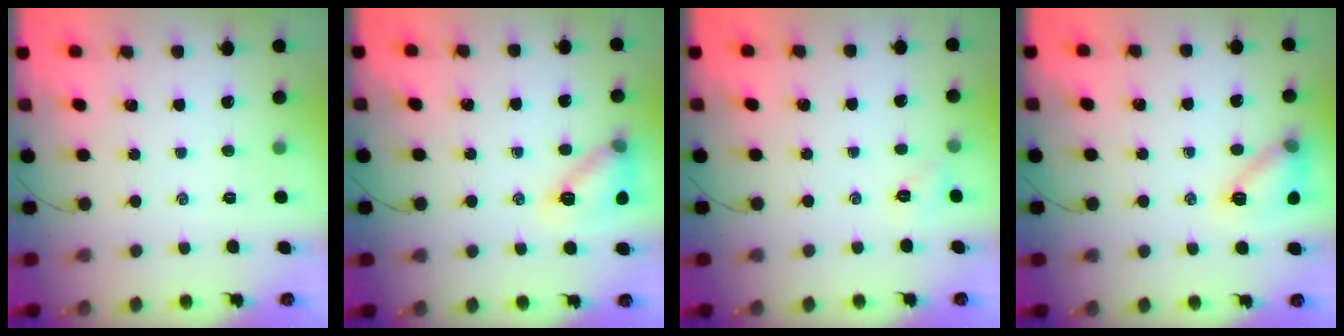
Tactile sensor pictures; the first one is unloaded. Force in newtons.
{"total": 13.1, "press": 13.1, "slide": 1.1}
{"total": 2.6, "press": 2.6, "slide": 0.6}
{"total": 11.7, "press": 11.6, "slide": 1.5}